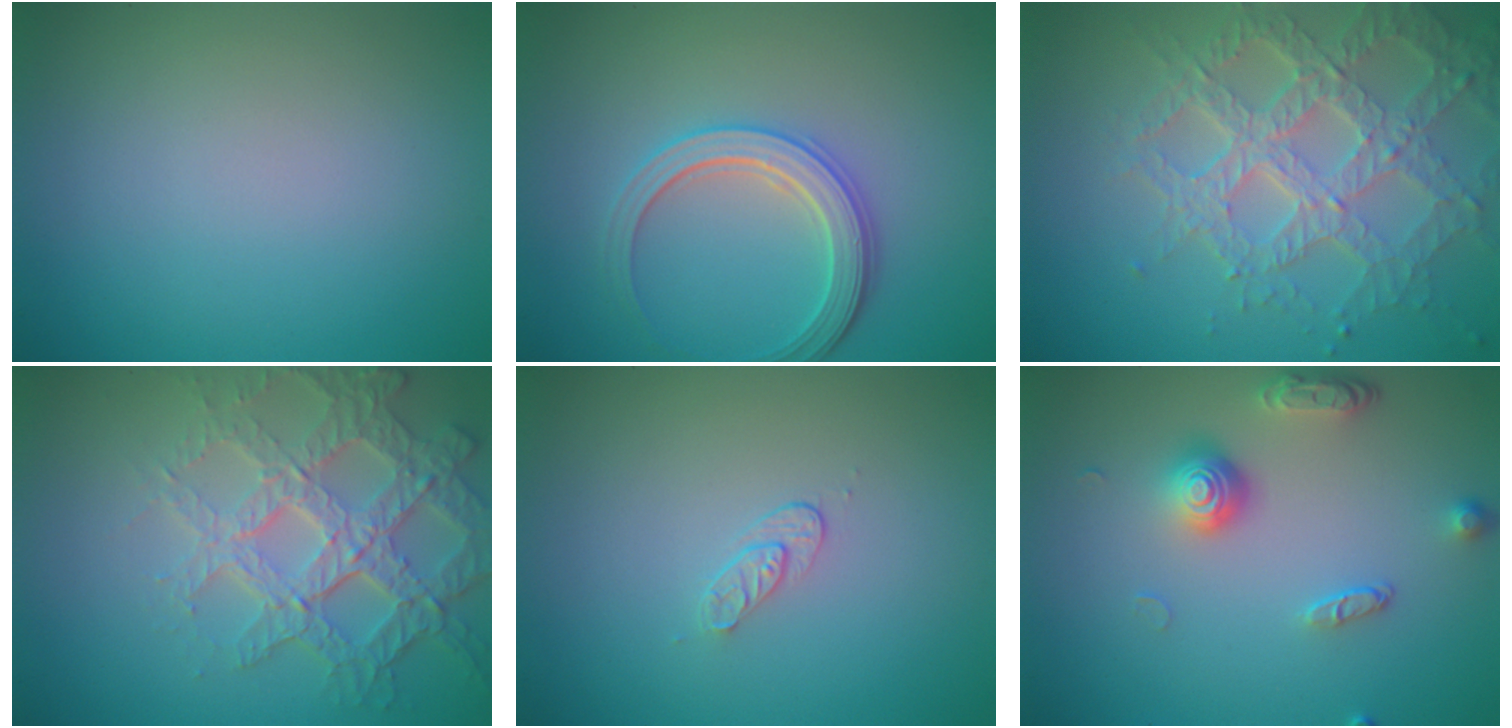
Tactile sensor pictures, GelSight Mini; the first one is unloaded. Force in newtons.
{"total": 3.5, "press": 3.3, "slide": 1.4}
{"total": 7.2, "press": 5.3, "slide": 4.9}
{"total": 6.7, "press": 5.2, "slide": 4.2}
{"total": 1.2, "press": 0.6, "slide": 1.0}
{"total": 3.7, "press": 2.7, "slide": 2.5}